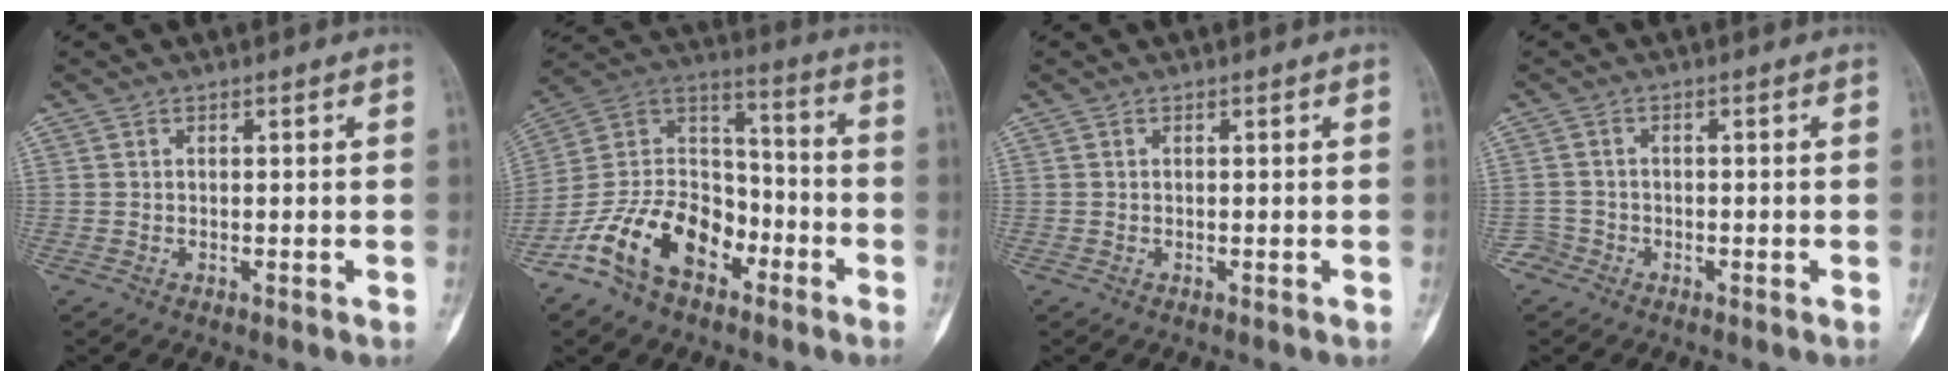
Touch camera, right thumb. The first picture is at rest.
{"total": 17.9, "force": [-9.5, 11.2, 10.2], "torque": [-0.165, 0.085, -0.181]}
{"total": 0.0}
{"total": 2.1, "force": [-1.3, 1.6, -0.4], "torque": [0.013, 0.007, -0.032]}